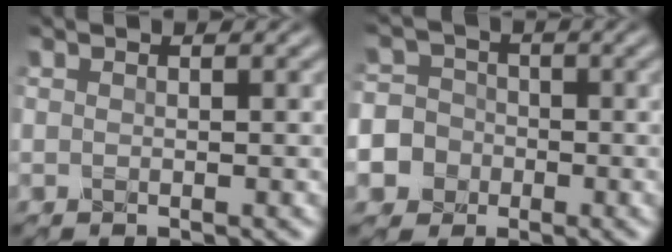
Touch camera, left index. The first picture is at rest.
{"total": 9.3, "force": [-4.1, 8.2, 1.9], "torque": [-0.054, -0.020, -0.102]}